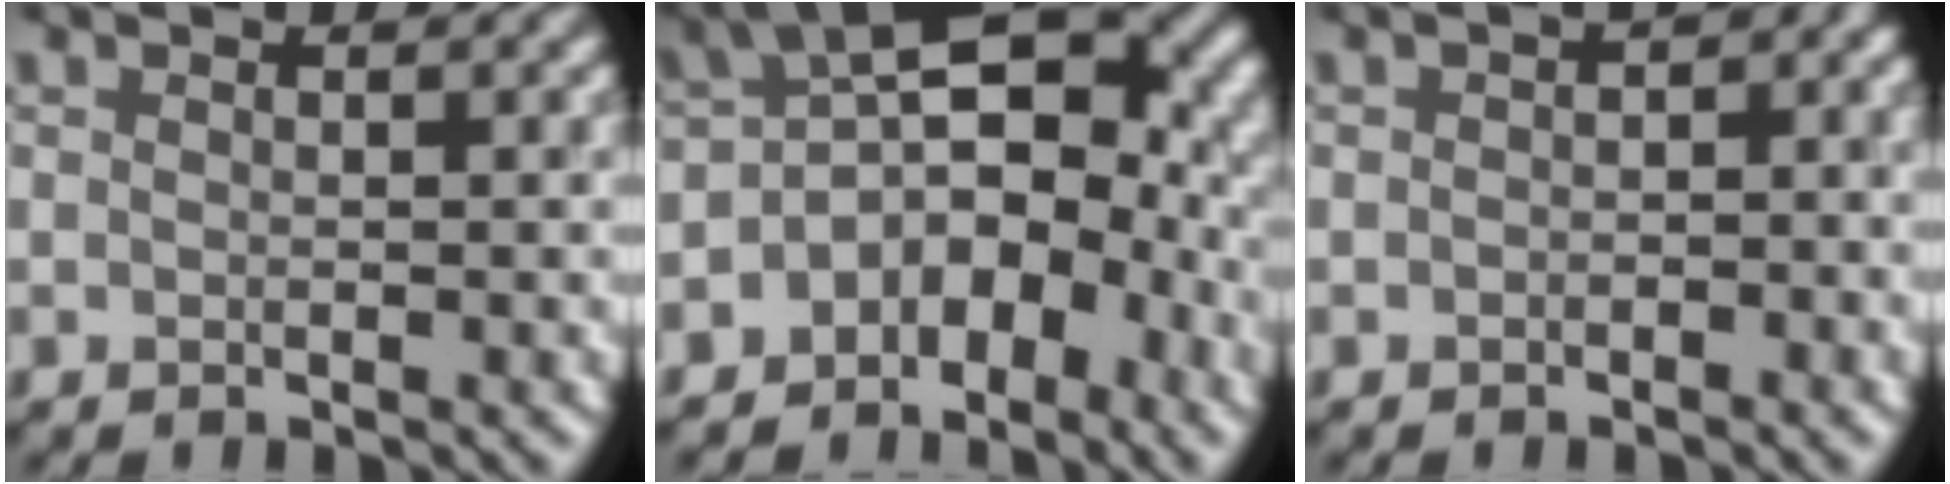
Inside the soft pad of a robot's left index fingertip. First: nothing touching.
{"total": 9.4, "force": [-2.7, 5.9, 6.8], "torque": [-0.085, 0.010, -0.058]}
{"total": 3.0, "force": [-0.2, 1.8, 2.4], "torque": [-0.020, 0.005, -0.007]}